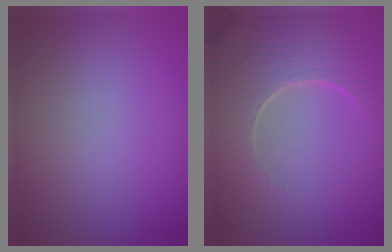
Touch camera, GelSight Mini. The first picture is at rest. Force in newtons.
{"total": 5.2, "press": 4.7, "slide": 2.2}